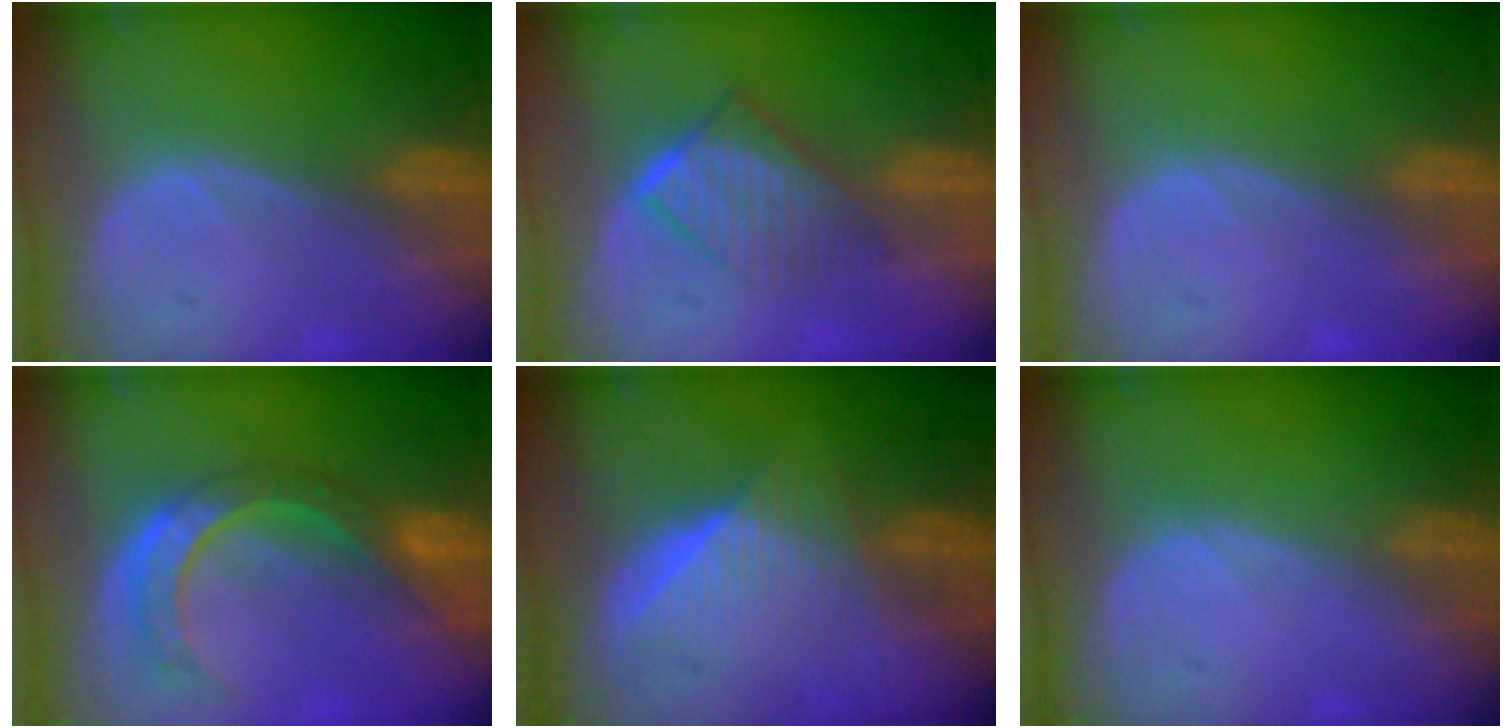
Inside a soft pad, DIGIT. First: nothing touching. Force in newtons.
{"total": 6.7, "press": 5.9, "slide": 3.2}
{"total": 0.0}
{"total": 8.6, "press": 7.2, "slide": 4.8}
{"total": 6.5, "press": 5.9, "slide": 2.7}
{"total": 0.0}